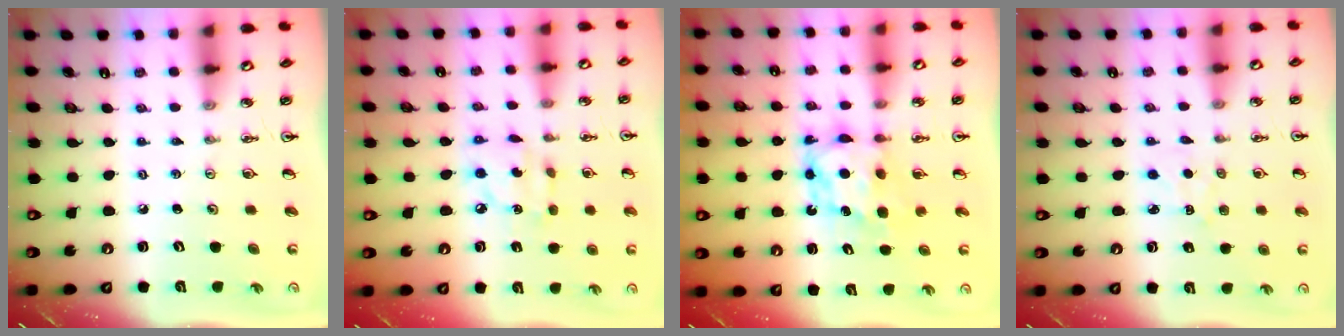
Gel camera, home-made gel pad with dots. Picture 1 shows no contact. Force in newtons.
{"total": 7.5, "press": 7.5, "slide": 0.4}
{"total": 6.3, "press": 6.3, "slide": 0.5}
{"total": 3.4, "press": 3.3, "slide": 0.4}